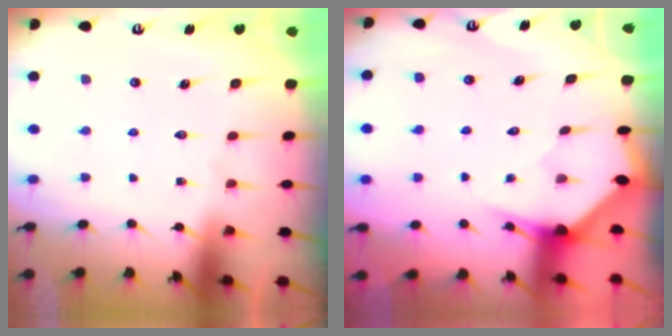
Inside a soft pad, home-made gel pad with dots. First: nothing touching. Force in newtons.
{"total": 2.7, "press": 2.7, "slide": 0.2}